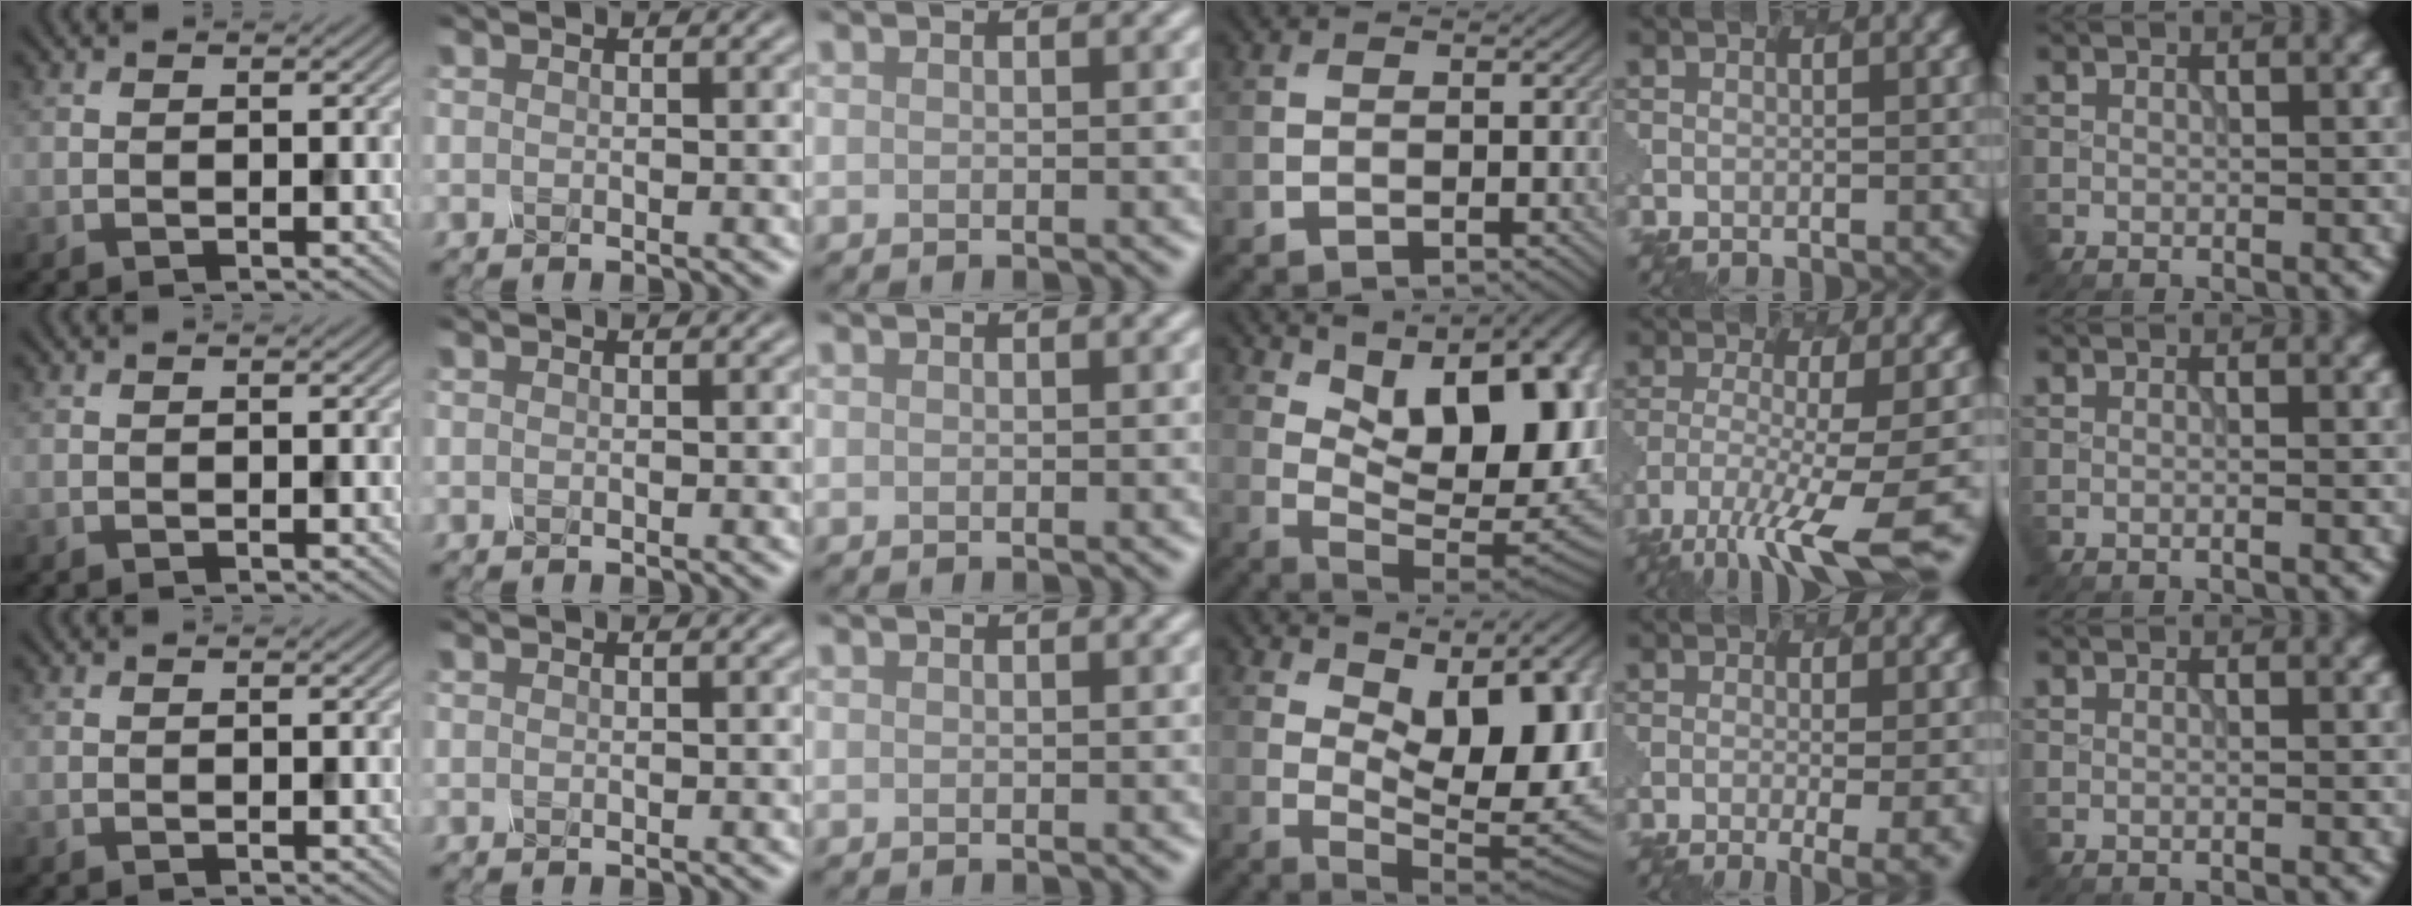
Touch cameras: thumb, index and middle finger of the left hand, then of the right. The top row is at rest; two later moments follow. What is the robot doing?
{"motion": "shake", "object": "salt shaker"}